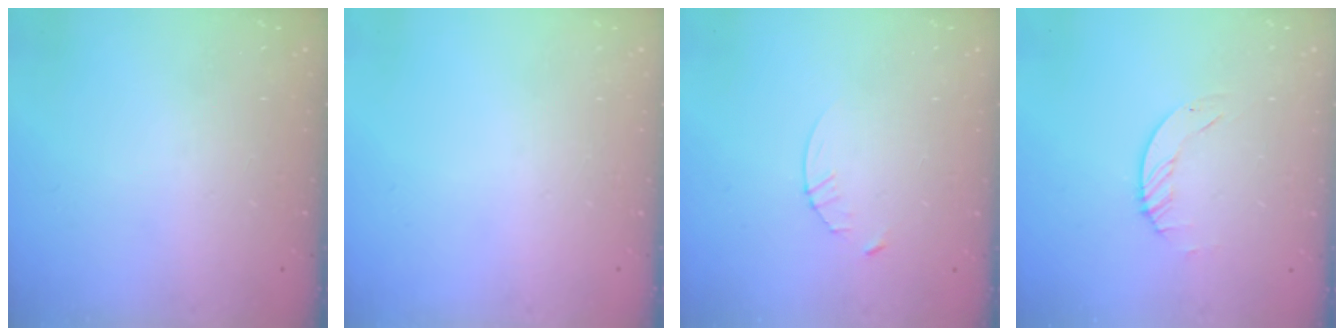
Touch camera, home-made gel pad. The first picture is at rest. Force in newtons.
{"total": 0.0}
{"total": 3.3, "press": 3.2, "slide": 0.4}
{"total": 1.2, "press": 1.2, "slide": 0.2}